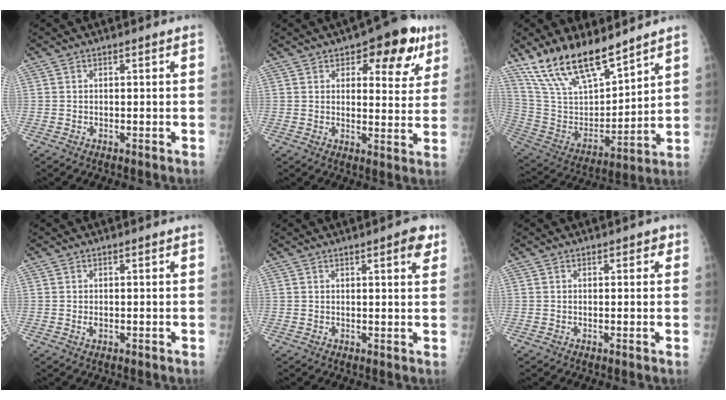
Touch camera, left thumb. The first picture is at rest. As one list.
[{"total": 12.4, "force": [6.5, 6.1, 8.6], "torque": [-0.059, -0.020, 0.080]}, {"total": 18.6, "force": [14.4, 6.4, 9.8], "torque": [-0.146, -0.071, 0.280]}, {"total": 0.9, "force": [0.1, 0.7, 0.6], "torque": [-0.008, -0.001, 0.003]}, {"total": 3.6, "force": [2.2, 1.0, 2.7], "torque": [-0.026, -0.009, 0.024]}, {"total": 1.7, "force": [1.0, 1.2, 0.8], "torque": [0.010, 0.000, 0.006]}]